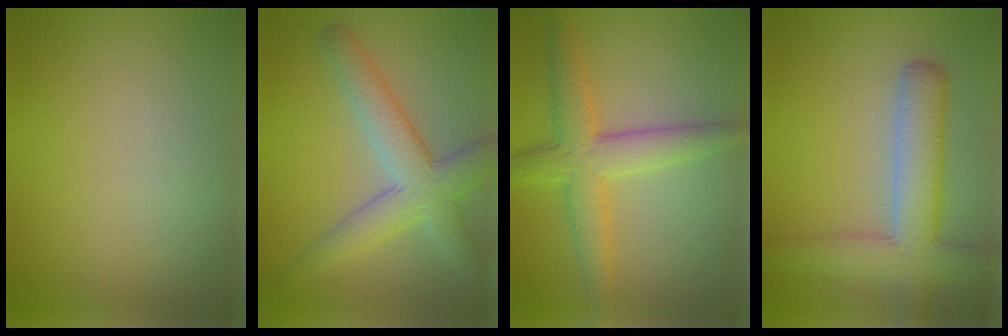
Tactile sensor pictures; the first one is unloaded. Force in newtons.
{"total": 5.5, "press": 5.5, "slide": 0.5}
{"total": 4.9, "press": 4.9, "slide": 0.1}
{"total": 6.0, "press": 6.0, "slide": 0.5}